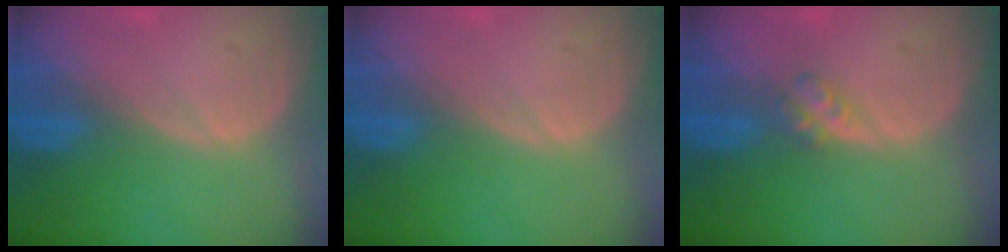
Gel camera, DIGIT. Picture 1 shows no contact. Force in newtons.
{"total": 0.0}
{"total": 2.7, "press": 2.3, "slide": 1.3}